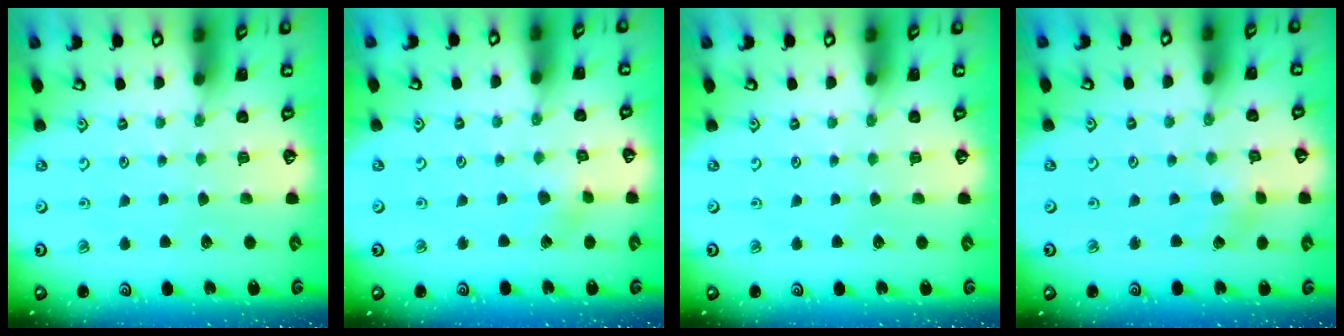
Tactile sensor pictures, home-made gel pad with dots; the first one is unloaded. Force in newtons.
{"total": 2.7, "press": 2.7, "slide": 0.3}
{"total": 0.0}
{"total": 2.3, "press": 2.2, "slide": 0.4}